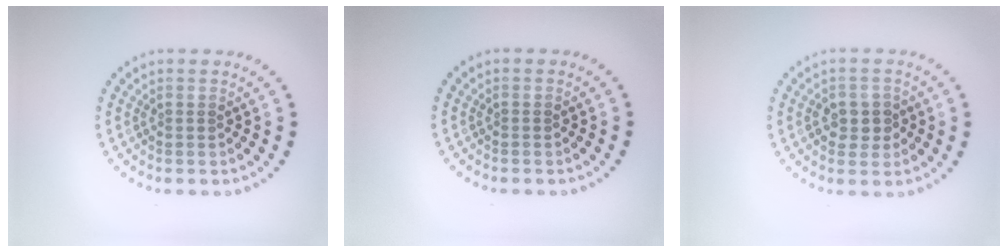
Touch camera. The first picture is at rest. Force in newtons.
{"total": 0.0}
{"total": 1.9, "press": 1.8, "slide": 0.2}